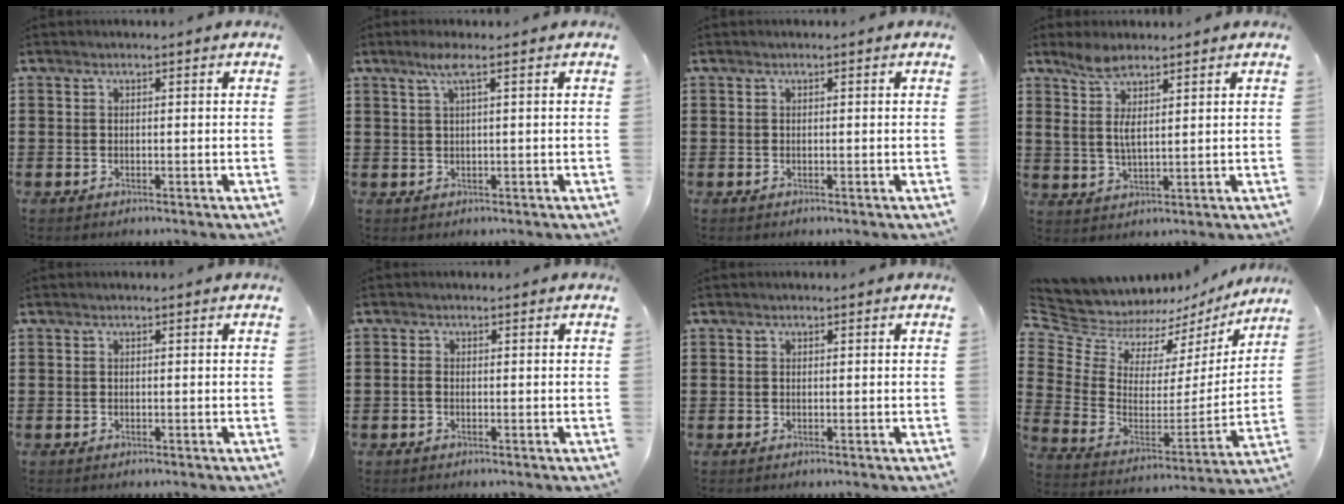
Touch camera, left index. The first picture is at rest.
{"total": 3.0, "force": [1.1, 0.1, 2.8], "torque": [-0.058, 0.003, 0.018]}
{"total": 0.0}
{"total": 5.3, "force": [3.0, 1.8, 3.9], "torque": [-0.100, -0.001, 0.050]}
{"total": 0.0}
{"total": 0.9, "force": [-0.4, 0.4, 0.6], "torque": [-0.022, -0.006, -0.010]}
{"total": 0.0}
{"total": 7.1, "force": [6.7, 2.4, 0.1], "torque": [-0.053, -0.063, 0.118]}